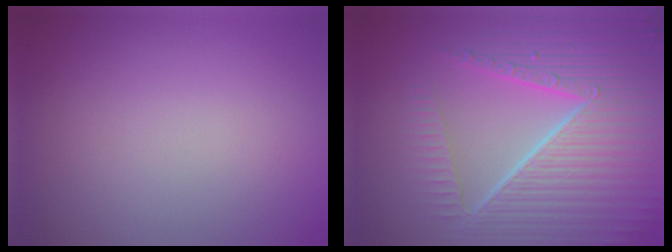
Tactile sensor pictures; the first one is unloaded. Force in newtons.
{"total": 10.4, "press": 6.7, "slide": 7.9}